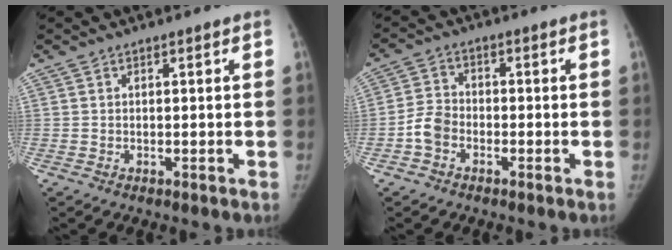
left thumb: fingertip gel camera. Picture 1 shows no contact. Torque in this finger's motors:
{"motor_torque": [-0.64, 0.67, 0.08, -0.08, -0.01]}